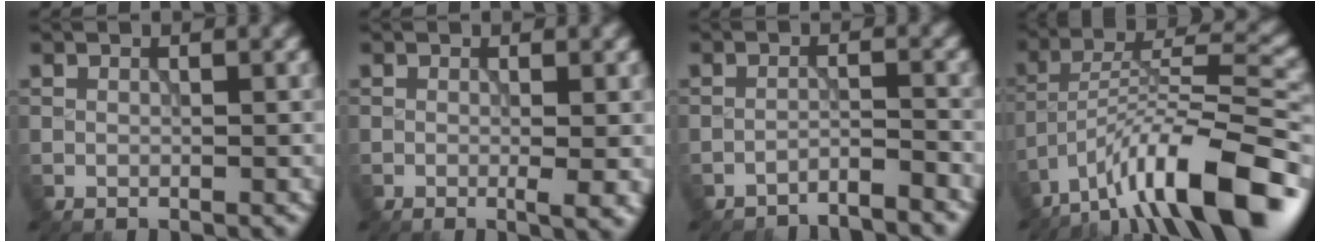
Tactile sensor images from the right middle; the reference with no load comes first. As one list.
[{"total": 2.2, "force": [-0.3, 0.4, 2.1], "torque": [-0.030, -0.008, -0.003]}, {"total": 3.1, "force": [-3.0, 0.2, 0.8], "torque": [-0.005, -0.001, -0.053]}, {"total": 13.6, "force": [-9.2, 3.4, 9.4], "torque": [-0.150, 0.016, -0.165]}]